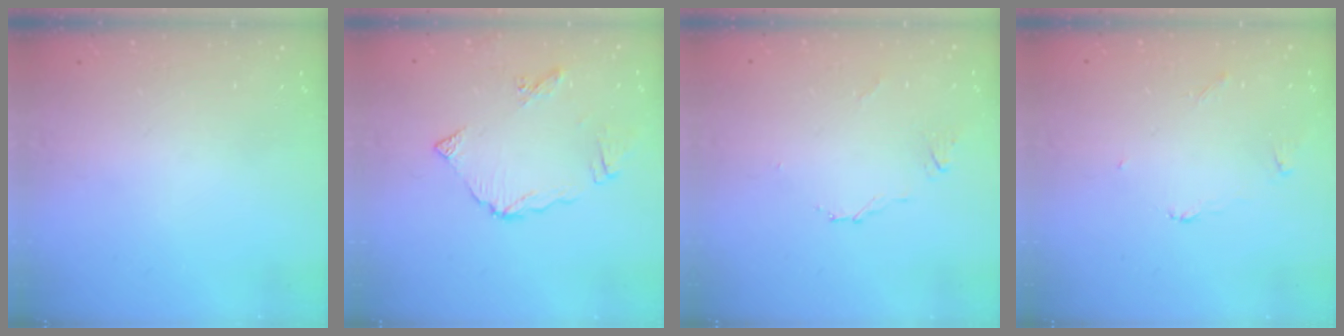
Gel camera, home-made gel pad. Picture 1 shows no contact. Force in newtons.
{"total": 9.1, "press": 9.1, "slide": 1.0}
{"total": 2.7, "press": 2.6, "slide": 0.5}
{"total": 2.7, "press": 2.7, "slide": 0.3}